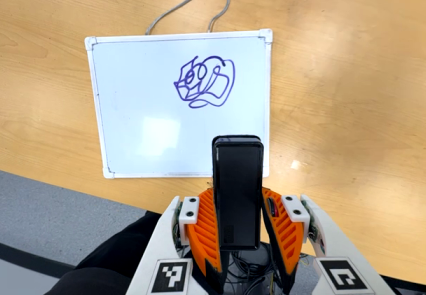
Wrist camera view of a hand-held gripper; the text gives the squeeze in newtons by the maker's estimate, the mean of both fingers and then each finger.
{"total": 3.8, "left": 2.5, "right": 5.1}